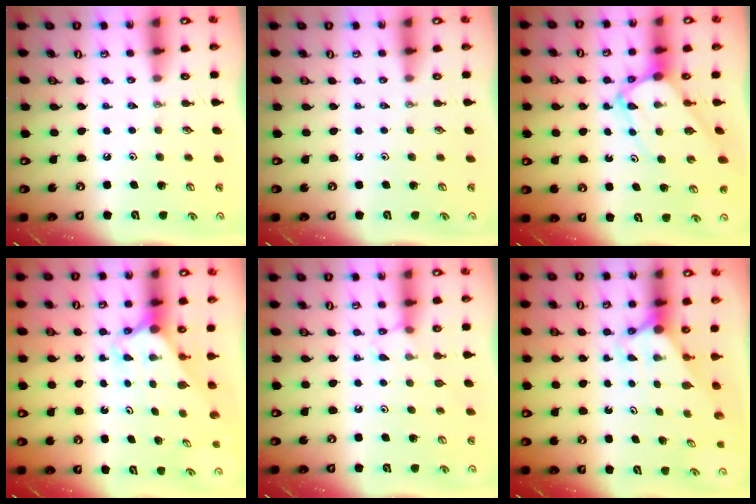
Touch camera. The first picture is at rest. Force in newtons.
{"total": 0.0}
{"total": 8.0, "press": 8.0, "slide": 0.7}
{"total": 2.6, "press": 2.6, "slide": 0.2}
{"total": 6.0, "press": 6.0, "slide": 0.6}
{"total": 2.8, "press": 2.8, "slide": 0.0}